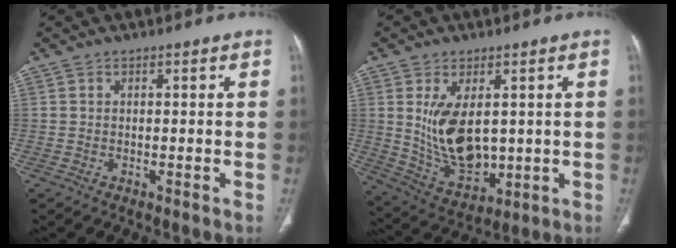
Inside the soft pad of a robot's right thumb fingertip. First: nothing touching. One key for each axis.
{"total": 12.4, "fx": 1.7, "fy": 7.1, "fz": 10.0, "tx": -0.160, "ty": -0.019, "tz": 0.055}